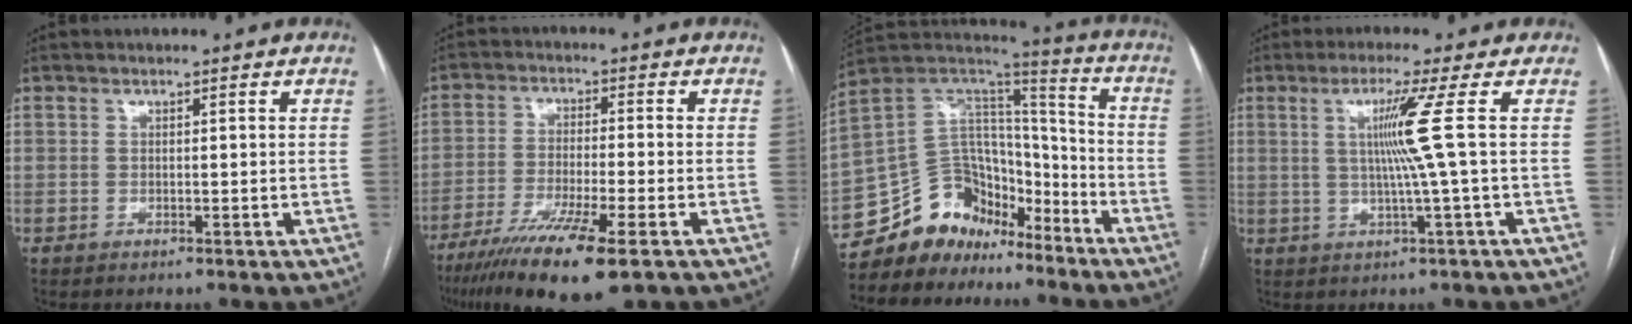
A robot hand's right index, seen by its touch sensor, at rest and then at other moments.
{"total": 13.2, "force": [-8.2, 0.9, 10.4], "torque": [-0.191, -0.035, -0.136]}
{"total": 13.9, "force": [-11.0, 8.2, 2.6], "torque": [-0.042, 0.099, -0.194]}
{"total": 6.5, "force": [1.0, -2.5, 5.9], "torque": [-0.115, -0.004, 0.025]}